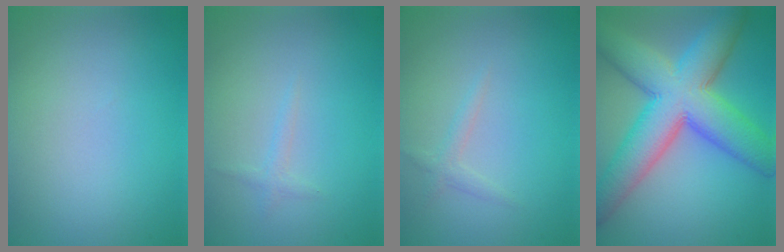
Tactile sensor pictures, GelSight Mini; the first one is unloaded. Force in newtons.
{"total": 0.8, "press": 0.8, "slide": 0.0}
{"total": 1.1, "press": 1.1, "slide": 0.0}
{"total": 11.2, "press": 11.2, "slide": 0.4}